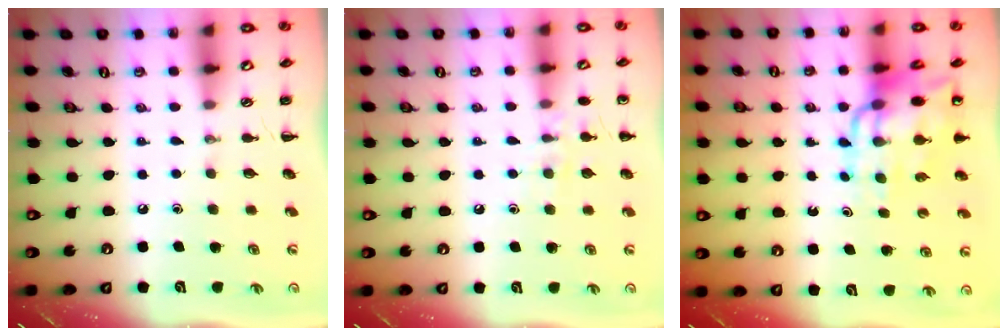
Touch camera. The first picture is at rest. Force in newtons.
{"total": 7.5, "press": 7.4, "slide": 1.6}
{"total": 14.7, "press": 14.2, "slide": 3.6}